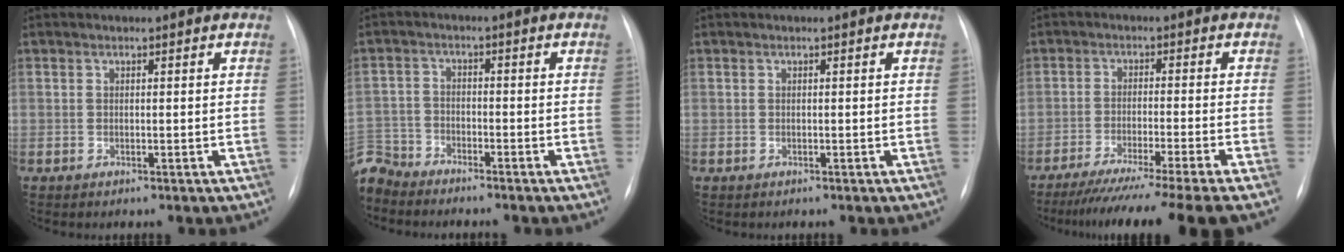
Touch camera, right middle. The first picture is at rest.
{"total": 7.0, "force": [-6.8, 1.8, 0.3], "torque": [-0.010, -0.005, -0.135]}
{"total": 0.0}
{"total": 16.5, "force": [-13.6, -2.3, 9.0], "torque": [-0.116, -0.051, -0.207]}